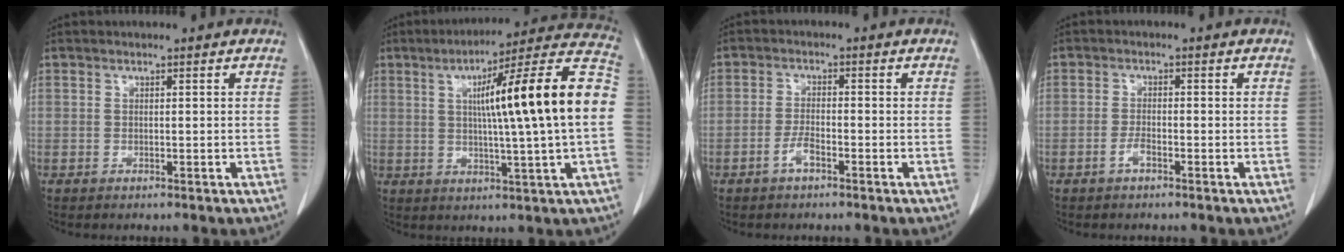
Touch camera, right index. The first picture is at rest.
{"total": 20.0, "force": [2.0, -0.3, 19.9], "torque": [-0.281, 0.027, 0.018]}
{"total": 2.7, "force": [-1.6, 0.6, 2.0], "torque": [-0.040, 0.002, -0.034]}
{"total": 1.8, "force": [-1.1, 0.4, 1.4], "torque": [-0.028, 0.001, -0.022]}